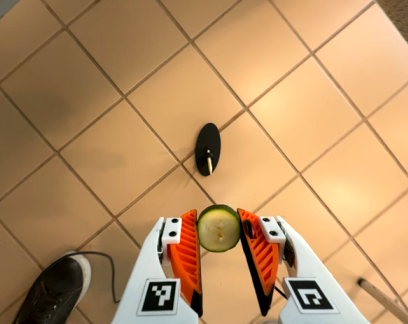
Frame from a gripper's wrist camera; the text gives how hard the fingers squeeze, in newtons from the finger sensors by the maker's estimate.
{"total": 7.8, "left": 7.4, "right": 8.3}